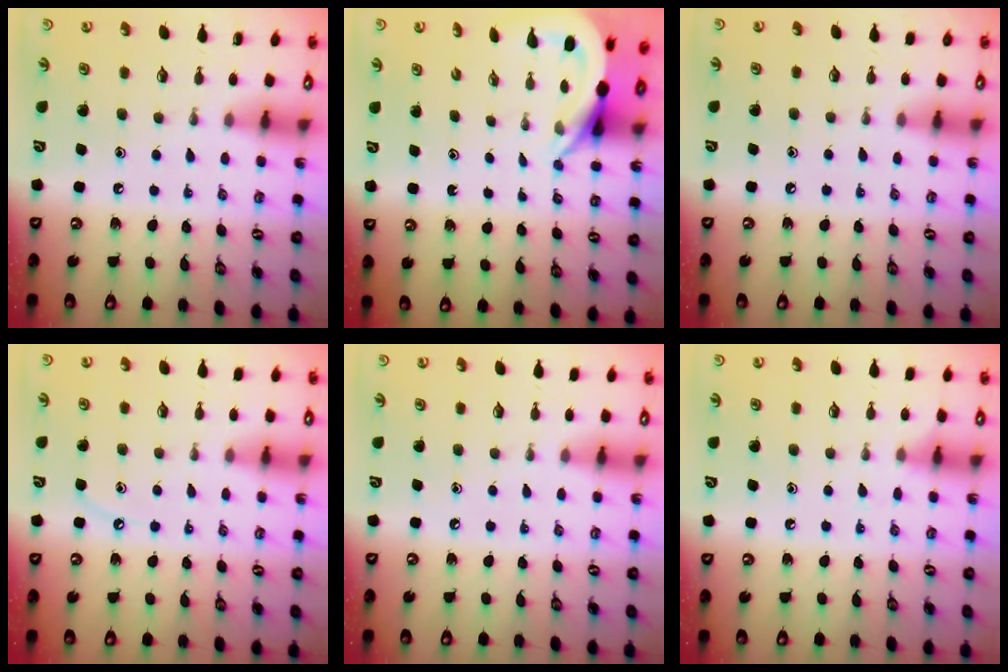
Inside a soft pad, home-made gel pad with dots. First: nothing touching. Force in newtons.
{"total": 5.7, "press": 5.7, "slide": 0.6}
{"total": 3.9, "press": 3.9, "slide": 0.5}
{"total": 3.9, "press": 3.9, "slide": 0.5}
{"total": 0.0}
{"total": 5.7, "press": 5.6, "slide": 0.8}